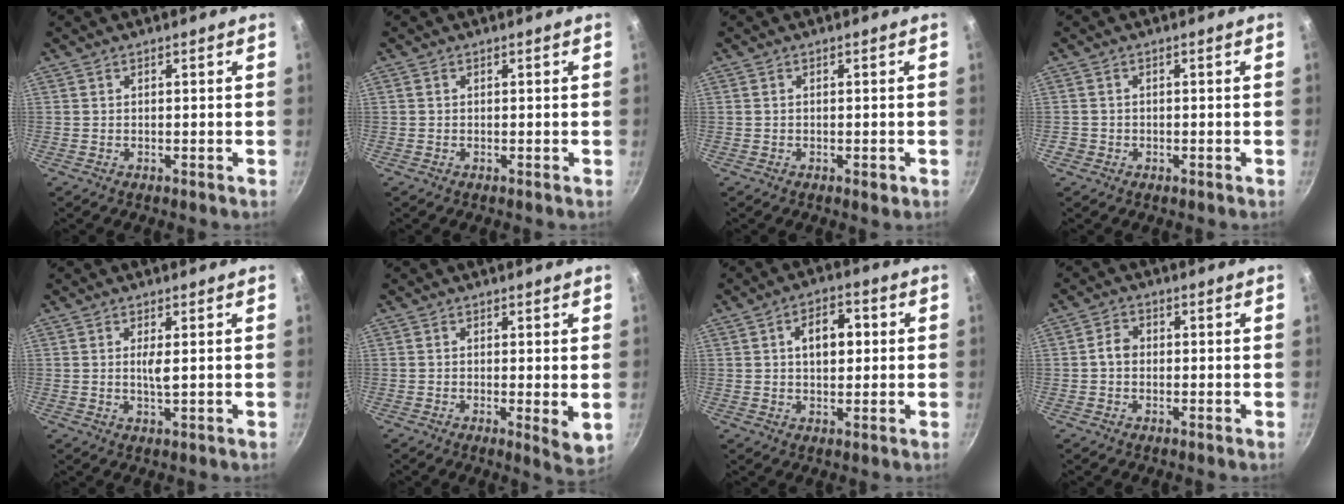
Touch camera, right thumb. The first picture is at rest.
{"total": 0.0}
{"total": 1.6, "force": [-0.6, 0.8, 1.3], "torque": [-0.017, 0.001, -0.009]}
{"total": 1.5, "force": [-0.6, 1.3, 0.3], "torque": [-0.004, 0.003, -0.009]}
{"total": 2.5, "force": [0.4, 0.4, 2.4], "torque": [-0.049, -0.006, 0.010]}
{"total": 4.6, "force": [-0.1, 1.2, 4.4], "torque": [-0.067, -0.016, -0.002]}
{"total": 7.8, "force": [1.3, 4.8, 6.0], "torque": [-0.065, 0.011, 0.015]}
{"total": 3.0, "force": [-0.2, 2.4, 1.8], "torque": [-0.023, 0.013, -0.009]}